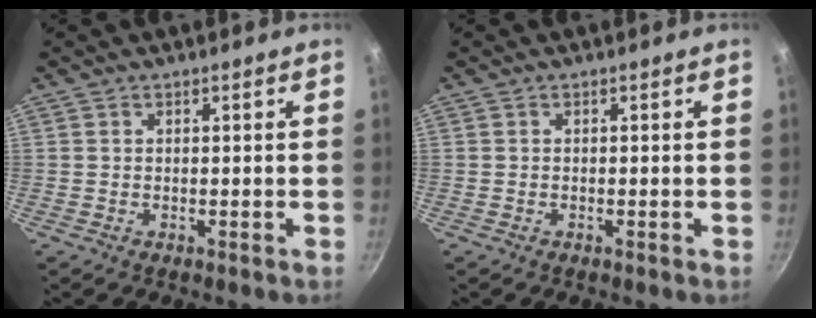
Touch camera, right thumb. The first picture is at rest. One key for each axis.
{"total": 0.0}